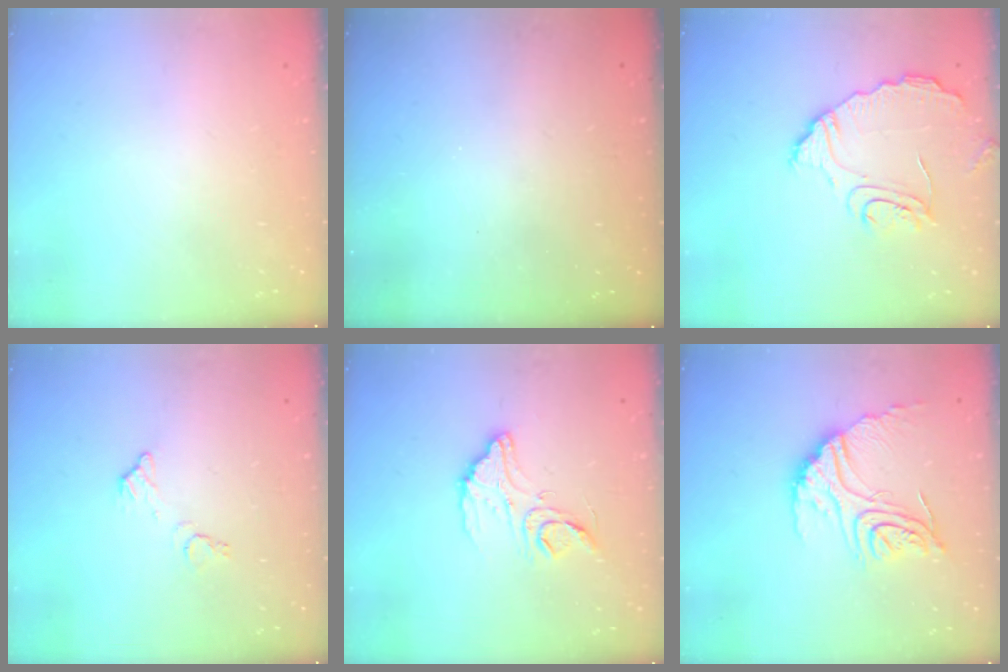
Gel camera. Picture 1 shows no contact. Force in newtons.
{"total": 3.0, "press": 2.9, "slide": 0.8}
{"total": 10.6, "press": 10.6, "slide": 0.7}
{"total": 7.0, "press": 7.0, "slide": 0.4}
{"total": 13.1, "press": 13.1, "slide": 0.8}
{"total": 17.3, "press": 17.2, "slide": 1.4}